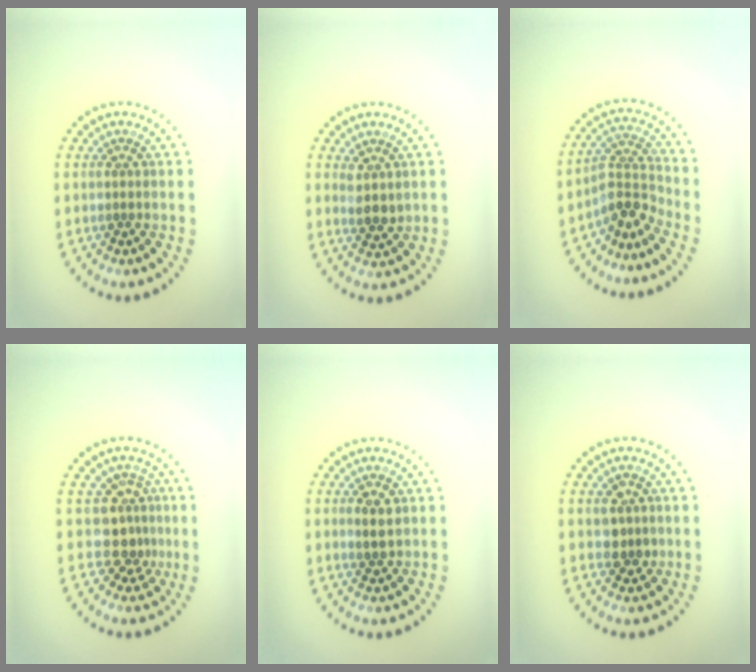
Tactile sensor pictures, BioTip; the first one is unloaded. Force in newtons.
{"total": 1.8, "press": 1.7, "slide": 0.8}
{"total": 3.4, "press": 2.4, "slide": 2.5}
{"total": 3.0, "press": 2.2, "slide": 2.1}
{"total": 1.9, "press": 1.8, "slide": 0.4}
{"total": 2.2, "press": 2.2, "slide": 0.4}